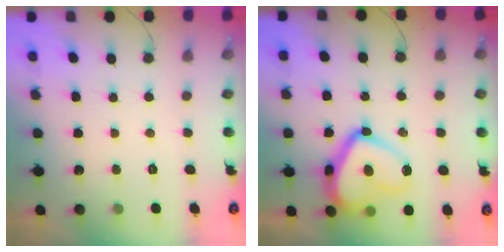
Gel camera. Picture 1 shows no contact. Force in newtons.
{"total": 17.6, "press": 17.5, "slide": 1.8}